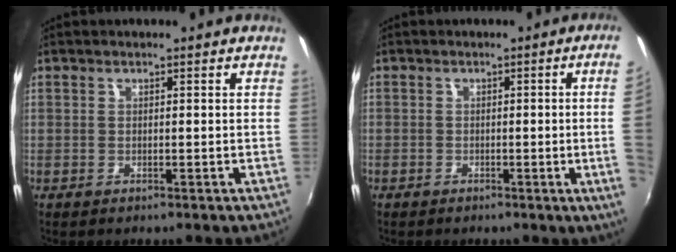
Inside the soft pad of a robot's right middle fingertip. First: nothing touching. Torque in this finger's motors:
{"motor_torque": [0.95, -0.98, -1.05, -0.21]}